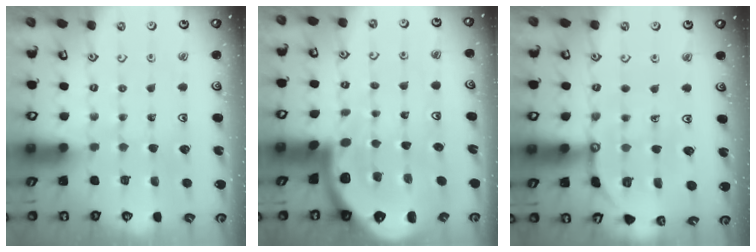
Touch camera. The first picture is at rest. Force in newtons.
{"total": 5.2, "press": 5.2, "slide": 0.6}
{"total": 9.2, "press": 9.2, "slide": 1.2}